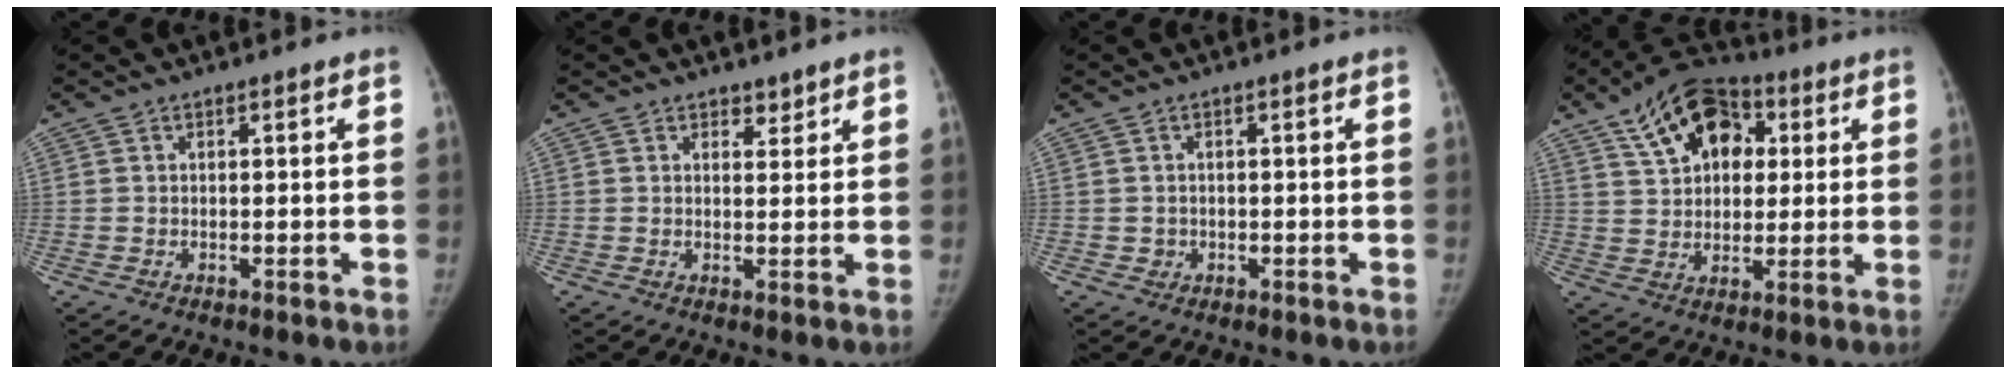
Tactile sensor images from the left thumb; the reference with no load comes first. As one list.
[{"total": 2.0, "force": [1.6, 1.1, 0.4], "torque": [0.011, -0.011, 0.020]}, {"total": 1.3, "force": [-0.3, 1.3, 0.2], "torque": [0.000, 0.004, 0.000]}, {"total": 15.3, "force": [6.1, 9.9, 9.9], "torque": [-0.125, 0.003, 0.099]}]